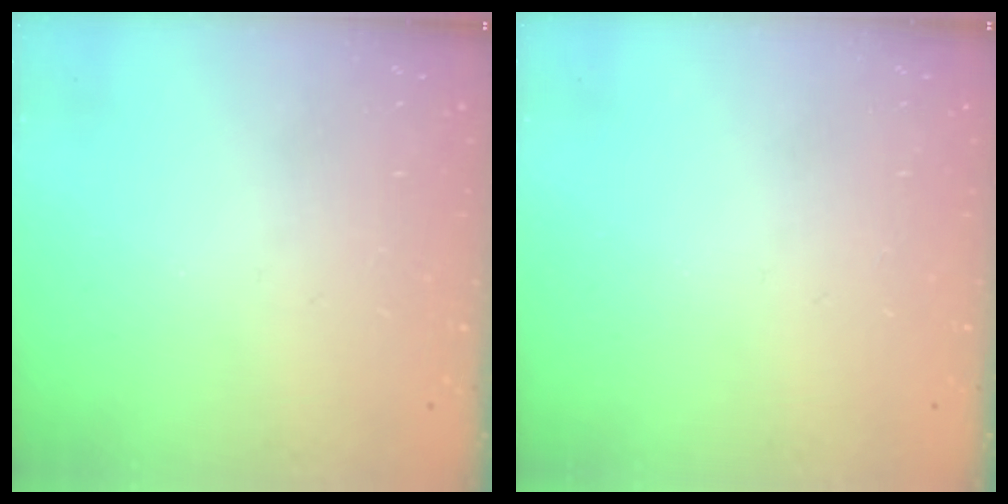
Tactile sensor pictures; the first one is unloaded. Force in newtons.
{"total": 0.0}